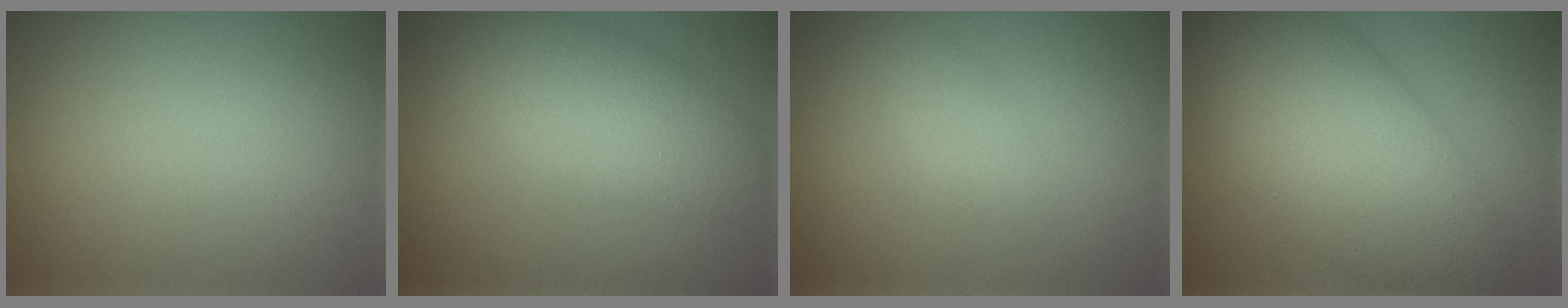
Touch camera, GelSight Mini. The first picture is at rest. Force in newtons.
{"total": 4.8, "press": 4.8, "slide": 0.2}
{"total": 1.4, "press": 1.4, "slide": 0.1}
{"total": 10.0, "press": 10.0, "slide": 0.0}